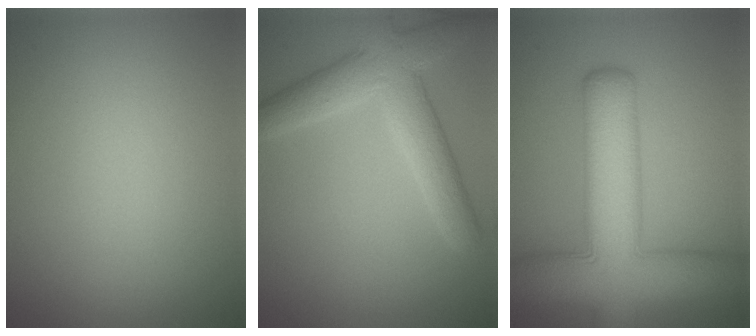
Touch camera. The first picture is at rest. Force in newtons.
{"total": 5.8, "press": 5.8, "slide": 0.4}
{"total": 11.3, "press": 11.3, "slide": 0.5}